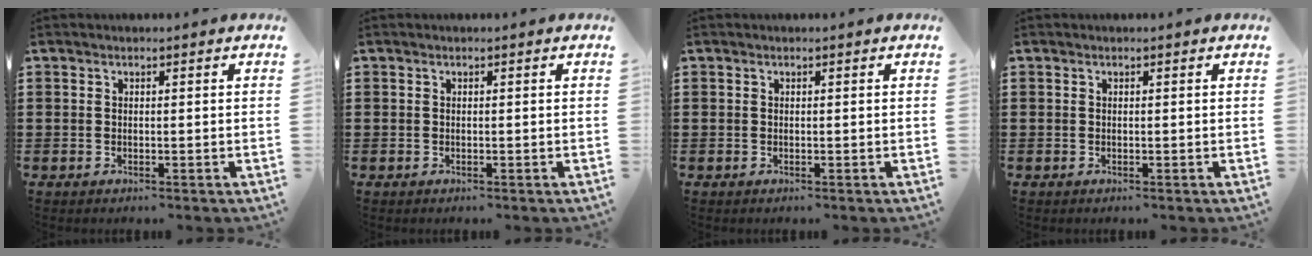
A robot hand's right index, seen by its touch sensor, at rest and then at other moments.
{"total": 0.0}
{"total": 0.0}
{"total": 0.0}